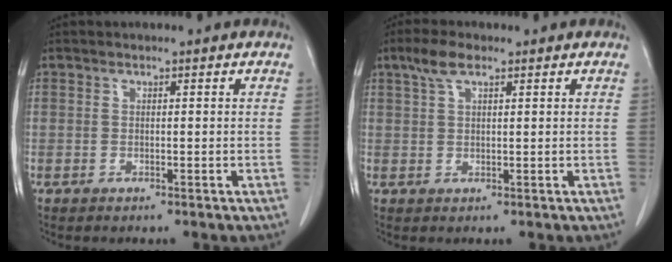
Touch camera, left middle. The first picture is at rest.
{"total": 3.7, "force": [2.3, 1.1, 2.7], "torque": [-0.062, 0.013, 0.049]}